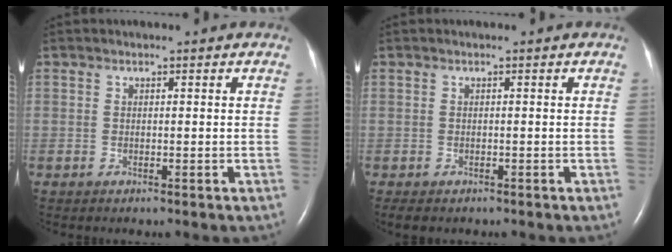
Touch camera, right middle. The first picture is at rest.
{"total": 1.9, "force": [-1.4, 0.9, 1.0], "torque": [-0.017, -0.005, -0.014]}